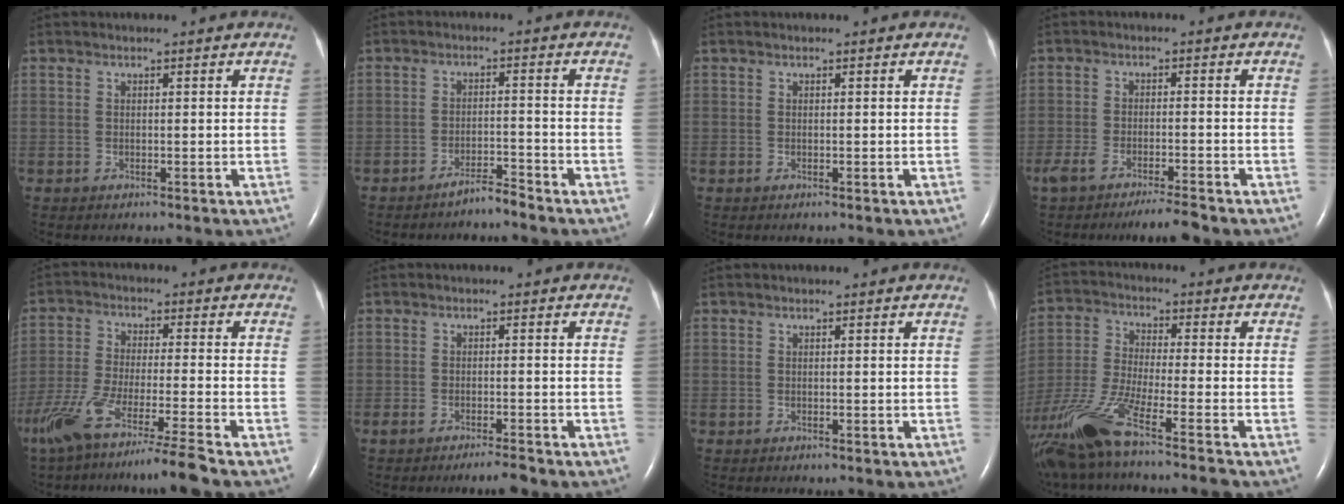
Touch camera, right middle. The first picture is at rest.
{"total": 2.8, "force": [-2.7, -0.3, 0.7], "torque": [-0.013, -0.010, -0.048]}
{"total": 0.0}
{"total": 5.9, "force": [-4.8, 0.3, 3.3], "torque": [-0.059, -0.009, -0.083]}
{"total": 14.1, "force": [-10.9, -1.6, 8.8], "torque": [-0.167, -0.055, -0.188]}
{"total": 2.7, "force": [-2.3, 0.1, 1.4], "torque": [-0.031, -0.003, -0.040]}
{"total": 0.0}
{"total": 15.6, "force": [-11.6, -0.7, 10.5], "torque": [-0.231, -0.035, -0.218]}